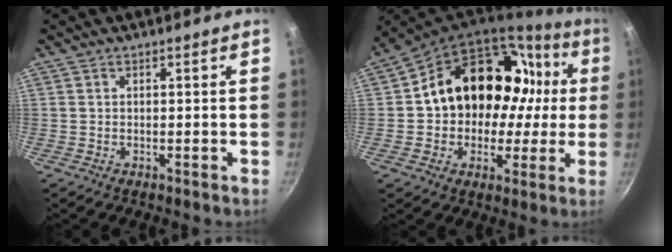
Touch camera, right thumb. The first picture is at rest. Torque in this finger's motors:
{"motor_torque": [2.48, 2.52, 0.77, -0.45, 0.13]}